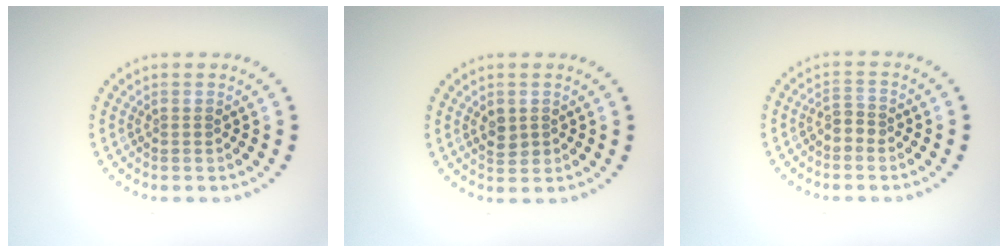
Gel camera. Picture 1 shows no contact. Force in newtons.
{"total": 1.7, "press": 1.7, "slide": 0.1}
{"total": 1.4, "press": 1.2, "slide": 0.6}